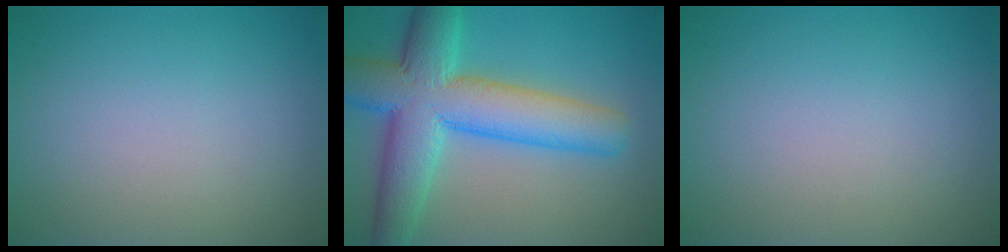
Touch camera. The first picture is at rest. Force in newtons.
{"total": 10.3, "press": 10.3, "slide": 0.2}
{"total": 0.0}